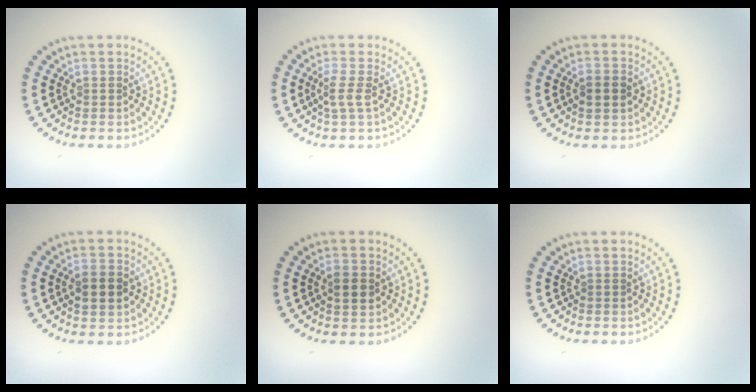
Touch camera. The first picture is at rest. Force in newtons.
{"total": 1.6, "press": 1.3, "slide": 1.0}
{"total": 1.5, "press": 1.5, "slide": 0.1}
{"total": 3.7, "press": 3.7, "slide": 0.1}
{"total": 2.2, "press": 2.2, "slide": 0.1}
{"total": 0.0}